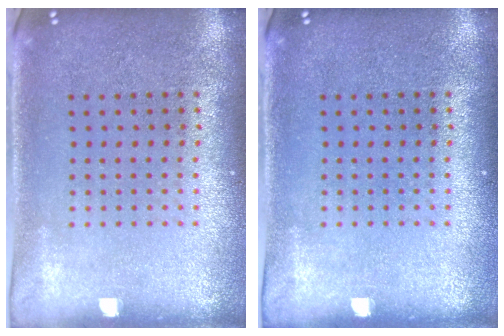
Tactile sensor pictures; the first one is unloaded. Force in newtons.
{"total": 0.0}